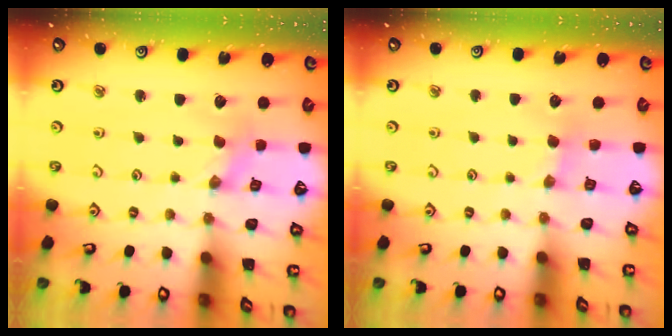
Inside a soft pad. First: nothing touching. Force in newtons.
{"total": 1.9, "press": 1.9, "slide": 0.3}